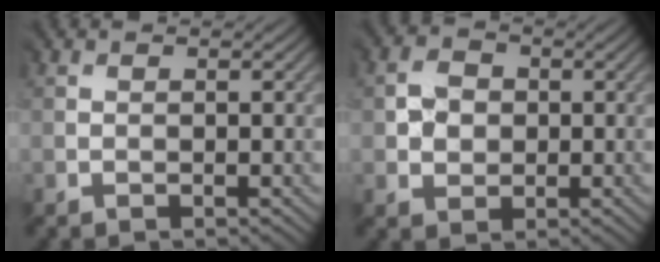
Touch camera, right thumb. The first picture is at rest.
{"total": 2.9, "force": [0.4, 2.8, 0.7], "torque": [-0.014, 0.004, 0.005]}